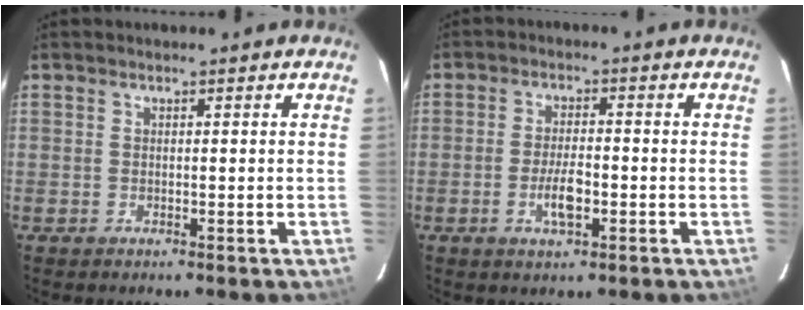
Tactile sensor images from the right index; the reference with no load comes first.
{"total": 5.2, "force": [-1.8, 1.9, 4.5], "torque": [-0.090, -0.001, -0.031]}